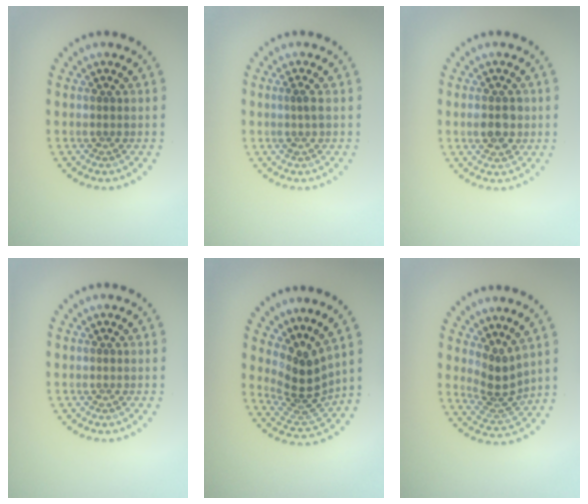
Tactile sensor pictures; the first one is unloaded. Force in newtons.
{"total": 1.1, "press": 0.9, "slide": 0.6}
{"total": 2.5, "press": 2.5, "slide": 0.1}
{"total": 0.0}
{"total": 4.0, "press": 2.8, "slide": 2.9}
{"total": 2.9, "press": 2.2, "slide": 2.0}